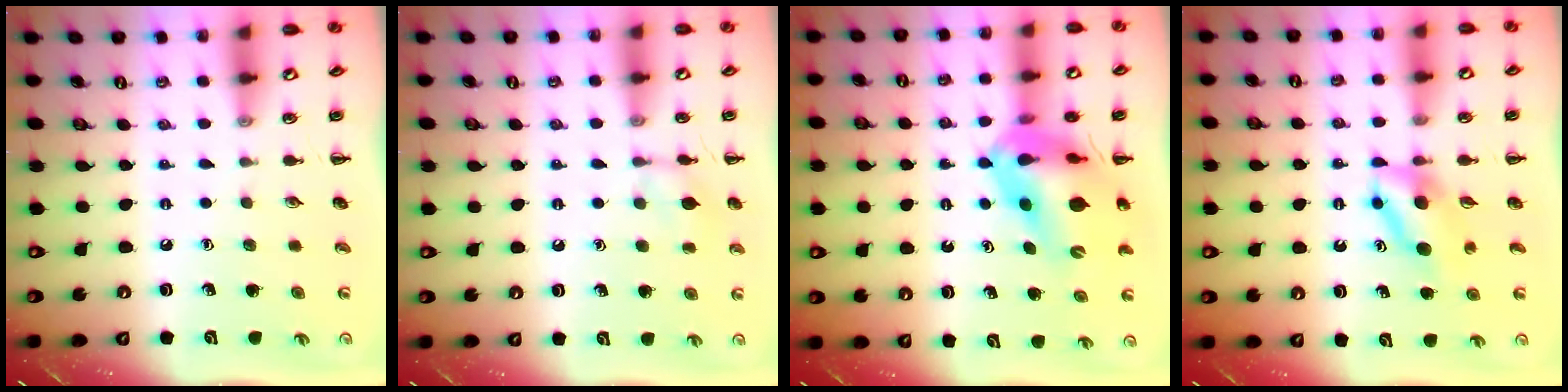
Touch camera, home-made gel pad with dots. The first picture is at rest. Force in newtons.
{"total": 7.9, "press": 7.7, "slide": 1.3}
{"total": 12.9, "press": 12.3, "slide": 4.0}
{"total": 6.1, "press": 6.1, "slide": 0.9}